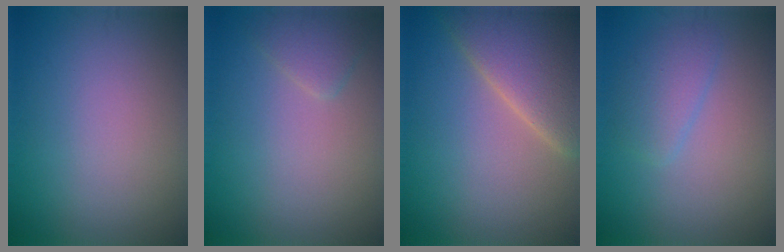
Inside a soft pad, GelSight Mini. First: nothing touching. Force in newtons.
{"total": 1.6, "press": 1.6, "slide": 0.2}
{"total": 7.7, "press": 7.7, "slide": 0.7}
{"total": 2.1, "press": 2.1, "slide": 0.2}